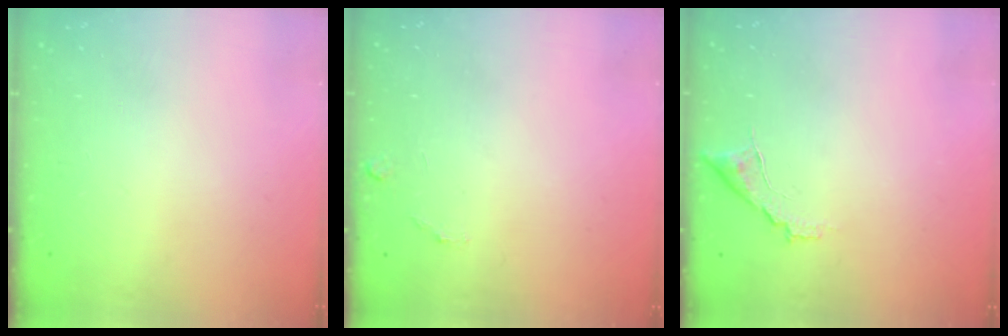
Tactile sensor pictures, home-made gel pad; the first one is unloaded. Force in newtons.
{"total": 4.5, "press": 4.5, "slide": 0.3}
{"total": 7.2, "press": 7.2, "slide": 0.3}